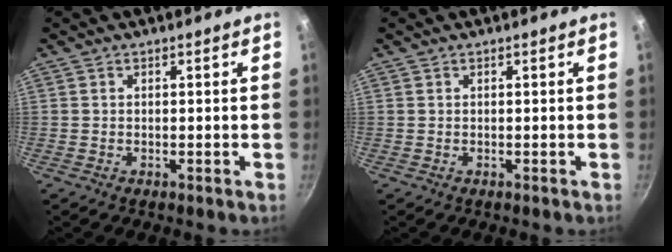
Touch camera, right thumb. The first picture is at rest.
{"total": 0.0}